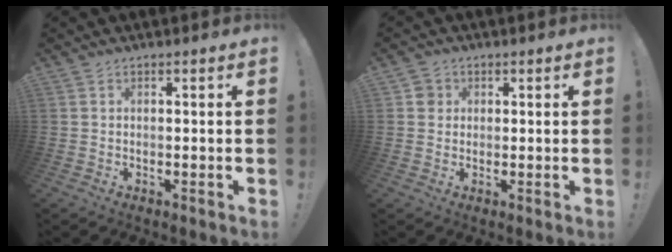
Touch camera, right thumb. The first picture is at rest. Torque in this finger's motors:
{"motor_torque": [-0.11, 0.23, -0.21, 0.15, -0.01]}